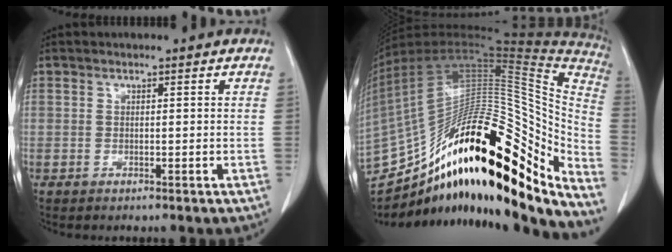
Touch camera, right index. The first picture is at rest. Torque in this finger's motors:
{"motor_torque": [1.91, -0.23, 0.60, 0.17]}